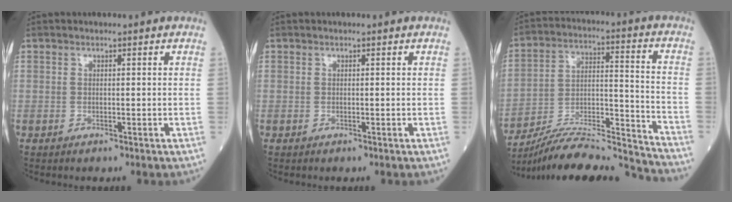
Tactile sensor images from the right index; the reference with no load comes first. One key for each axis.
{"total": 0.0}
{"total": 21.0, "fx": -20.1, "fy": 0.1, "fz": 6.1, "tx": -0.111, "ty": 0.012, "tz": -0.323}